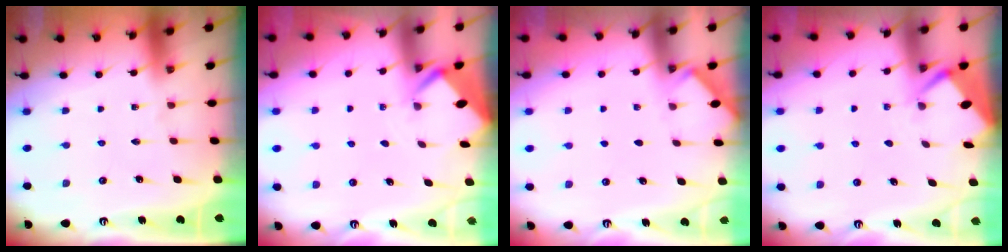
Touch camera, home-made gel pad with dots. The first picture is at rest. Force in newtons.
{"total": 2.4, "press": 2.4, "slide": 0.1}
{"total": 2.8, "press": 2.7, "slide": 0.4}
{"total": 2.6, "press": 2.6, "slide": 0.3}